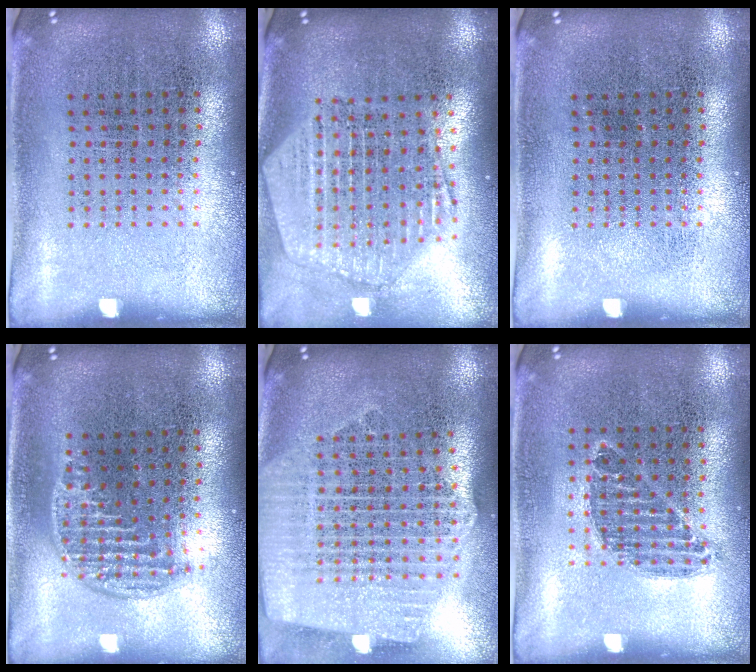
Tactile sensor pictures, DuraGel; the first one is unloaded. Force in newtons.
{"total": 2.5, "press": 2.1, "slide": 1.3}
{"total": 0.0}
{"total": 1.3, "press": 1.1, "slide": 0.6}
{"total": 2.6, "press": 2.2, "slide": 1.3}
{"total": 0.7, "press": 0.7, "slide": 0.2}